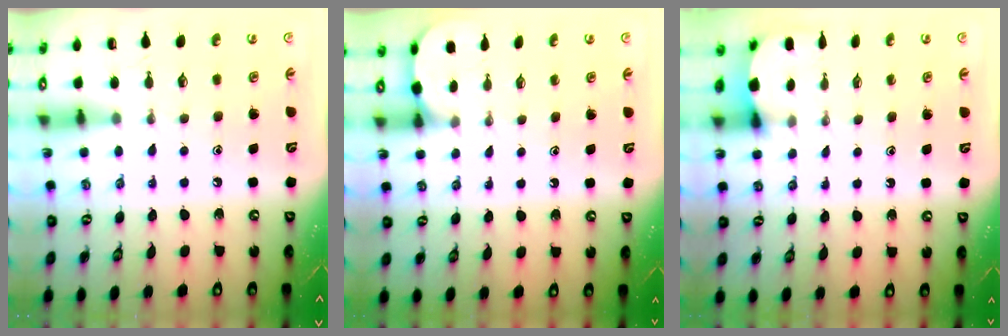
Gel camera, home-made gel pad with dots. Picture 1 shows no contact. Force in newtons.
{"total": 1.8, "press": 1.8, "slide": 0.1}
{"total": 2.5, "press": 2.5, "slide": 0.2}